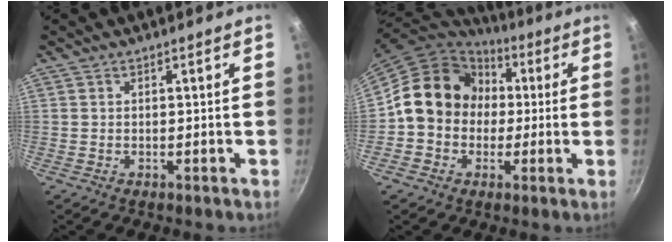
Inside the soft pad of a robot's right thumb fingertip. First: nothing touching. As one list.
[{"total": 15.3, "force": [1.0, 13.2, 7.5], "torque": [-0.085, 0.034, 0.001]}]